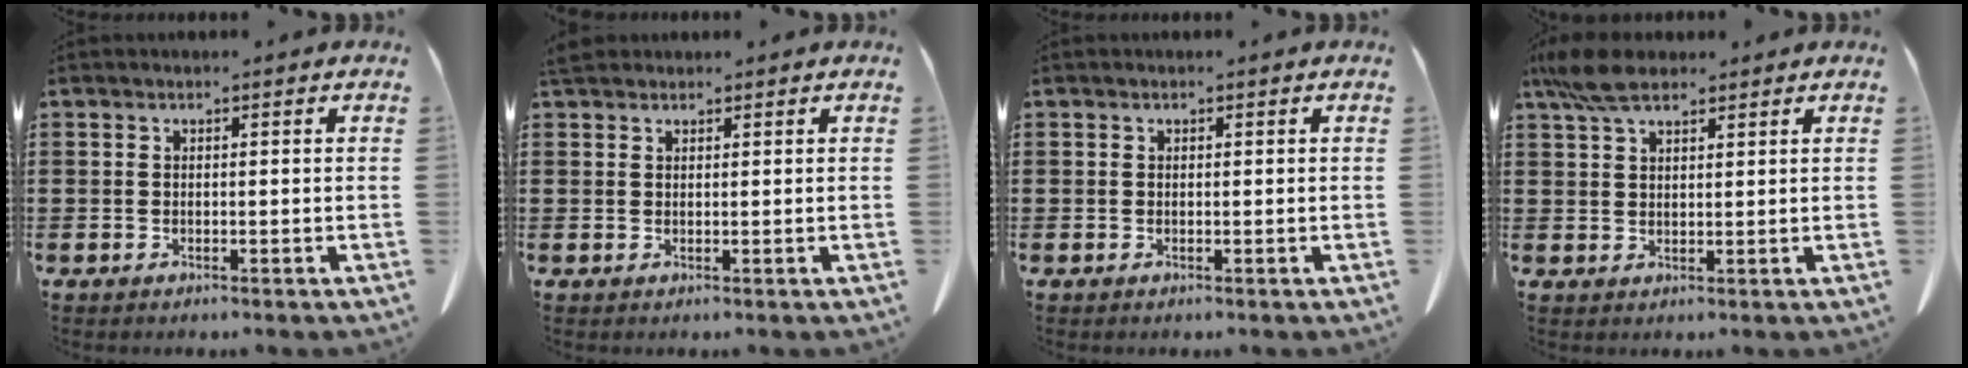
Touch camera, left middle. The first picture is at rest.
{"total": 1.8, "force": [1.6, 0.7, 0.6], "torque": [-0.018, 0.003, 0.033]}
{"total": 0.0}
{"total": 6.1, "force": [4.3, 2.2, 3.6], "torque": [-0.082, 0.000, 0.083]}